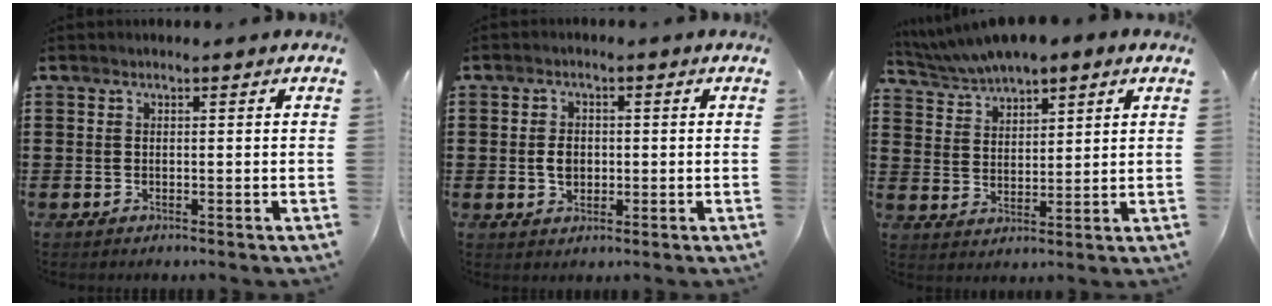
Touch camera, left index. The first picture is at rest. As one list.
[{"total": 2.9, "force": [-0.2, 2.1, 2.0], "torque": [-0.035, 0.002, -0.007]}, {"total": 4.9, "force": [4.5, 1.4, 1.0], "torque": [-0.042, -0.012, 0.081]}]